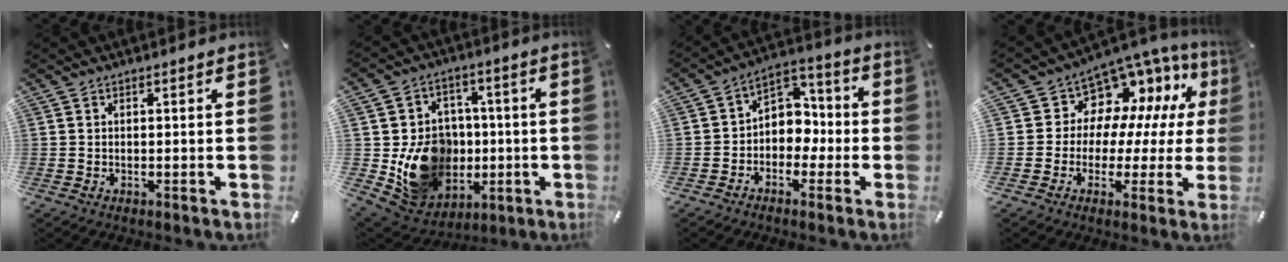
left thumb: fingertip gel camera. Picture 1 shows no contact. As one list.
[{"total": 16.3, "force": [-2.2, 14.5, 7.2], "torque": [-0.119, 0.008, -0.020]}, {"total": 7.7, "force": [-1.9, 6.8, 3.1], "torque": [-0.041, 0.017, -0.036]}, {"total": 10.2, "force": [5.0, 8.7, 2.2], "torque": [-0.044, -0.057, 0.098]}]